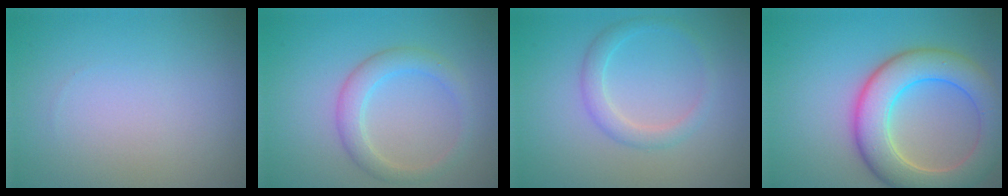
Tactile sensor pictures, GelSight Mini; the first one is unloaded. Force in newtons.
{"total": 2.9, "press": 2.9, "slide": 0.2}
{"total": 2.1, "press": 2.1, "slide": 0.1}
{"total": 8.0, "press": 7.9, "slide": 0.7}